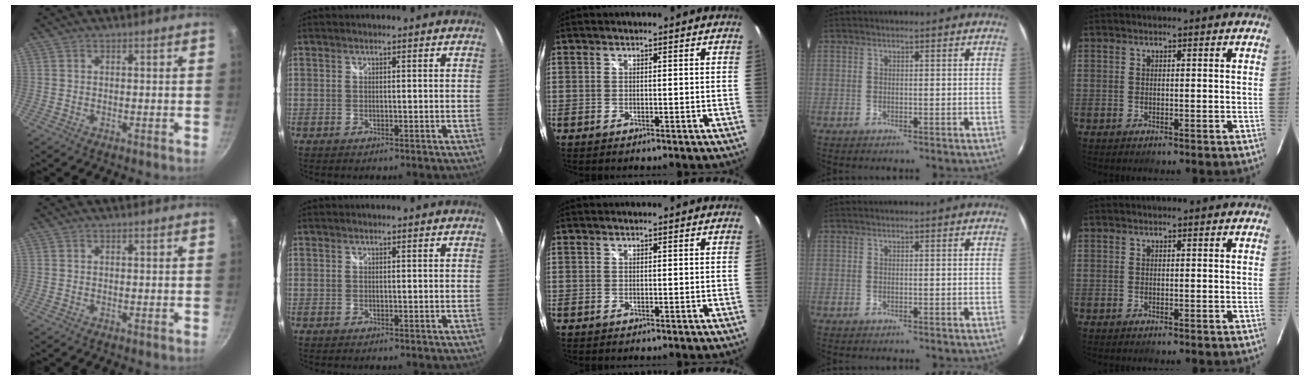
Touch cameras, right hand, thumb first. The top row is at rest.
{}